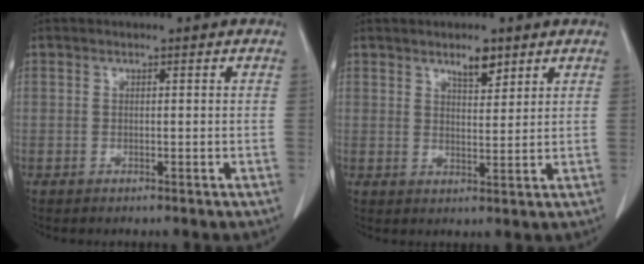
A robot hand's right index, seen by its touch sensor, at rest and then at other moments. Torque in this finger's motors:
{"motor_torque": [0.11, 0.10, 0.02, 0.01]}